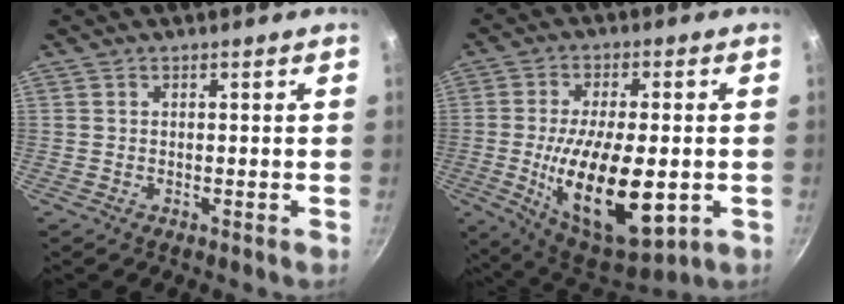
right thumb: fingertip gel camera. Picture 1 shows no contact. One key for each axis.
{"total": 20.3, "fx": -3.8, "fy": 8.9, "fz": 17.8, "tx": -0.301, "ty": -0.019, "tz": -0.038}